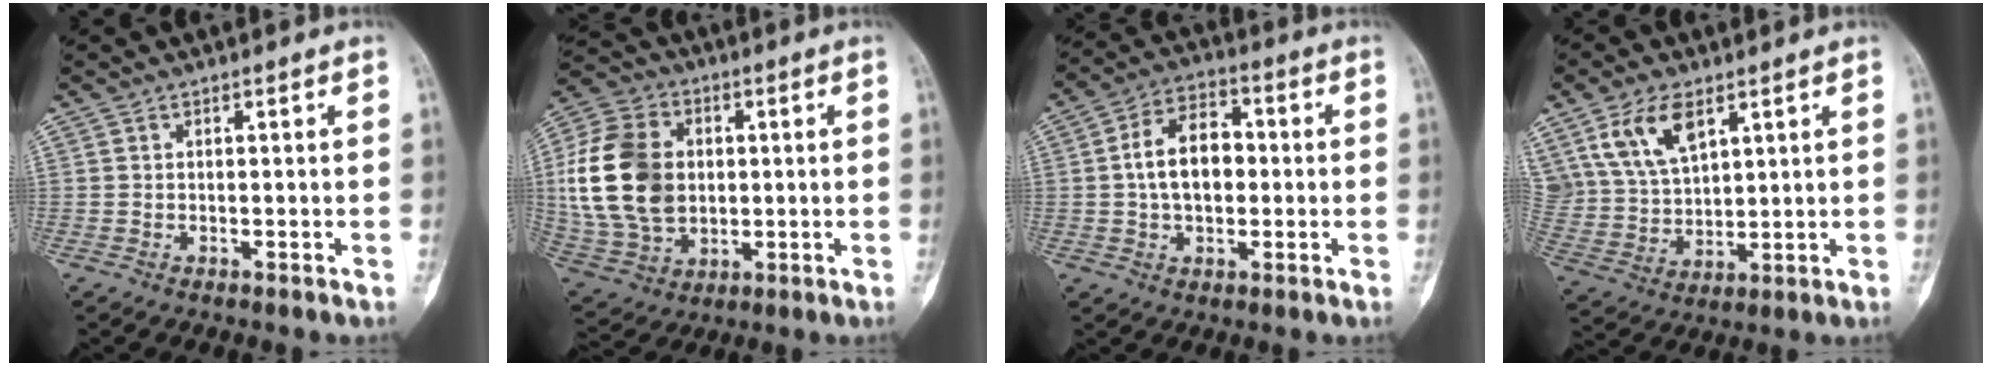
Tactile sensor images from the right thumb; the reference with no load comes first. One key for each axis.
{"total": 19.7, "fx": 1.6, "fy": 14.5, "fz": 13.2, "tx": -0.246, "ty": 0.005, "tz": 0.036}
{"total": 11.0, "fx": 0.3, "fy": 7.2, "fz": 8.3, "tx": -0.127, "ty": 0.022, "tz": -0.002}
{"total": 11.8, "fx": 6.4, "fy": 6.5, "fz": 7.5, "tx": -0.133, "ty": -0.021, "tz": 0.138}